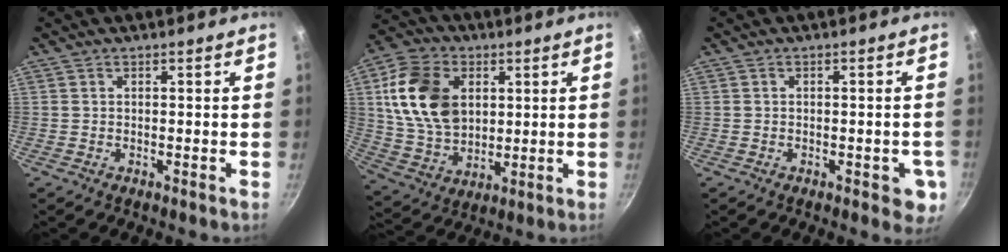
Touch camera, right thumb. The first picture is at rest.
{"total": 17.2, "force": [3.9, 12.3, 11.3], "torque": [-0.190, -0.008, 0.078]}
{"total": 5.2, "force": [-1.6, 2.5, 4.3], "torque": [-0.027, 0.007, -0.019]}